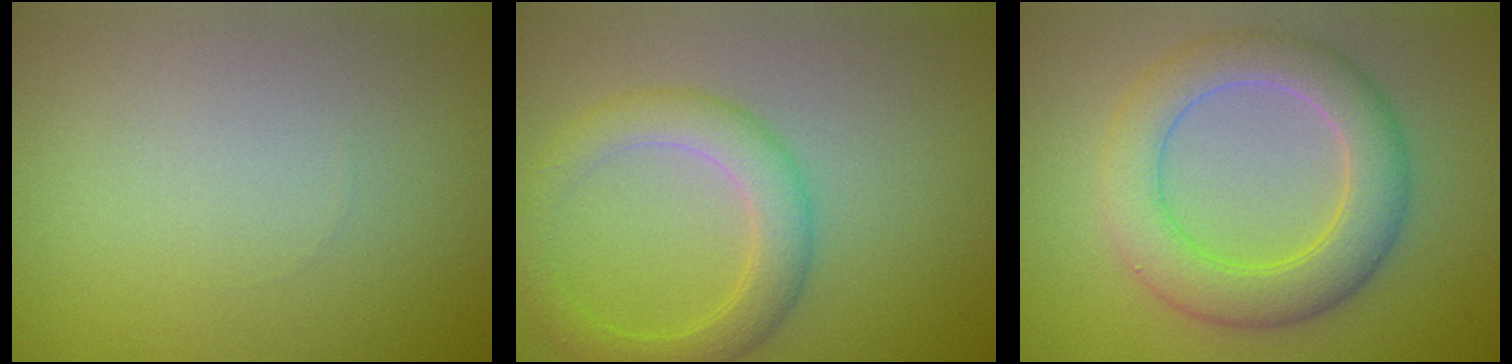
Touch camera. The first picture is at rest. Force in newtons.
{"total": 4.0, "press": 4.0, "slide": 0.1}
{"total": 6.2, "press": 6.1, "slide": 0.5}